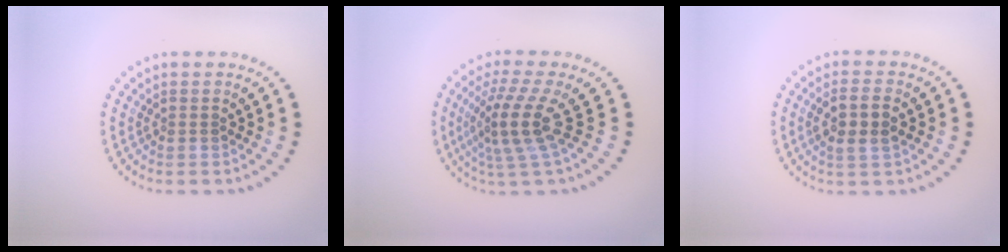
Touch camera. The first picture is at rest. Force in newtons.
{"total": 4.4, "press": 3.1, "slide": 3.1}
{"total": 3.0, "press": 2.8, "slide": 0.8}